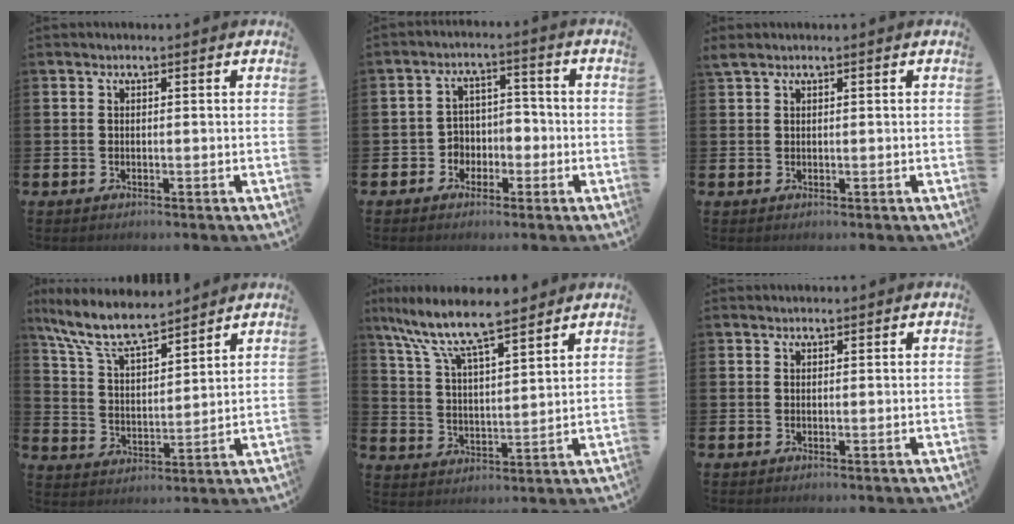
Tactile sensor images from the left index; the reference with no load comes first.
{"total": 3.7, "force": [-1.7, 3.2, 0.6], "torque": [-0.032, 0.009, -0.042]}
{"total": 1.0, "force": [0.9, 0.2, 0.5], "torque": [-0.017, 0.006, 0.017]}
{"total": 8.3, "force": [7.5, 1.5, 3.1], "torque": [-0.094, -0.038, 0.135]}
{"total": 9.7, "force": [8.5, 1.7, 4.4], "torque": [-0.122, -0.042, 0.151]}
{"total": 0.9, "force": [0.8, 0.2, -0.1], "torque": [0.011, -0.002, 0.014]}